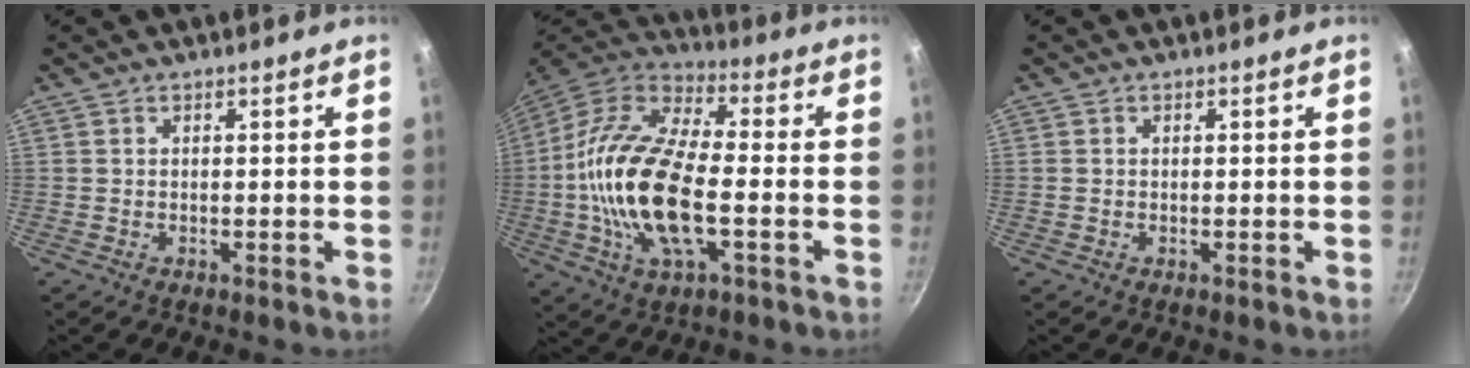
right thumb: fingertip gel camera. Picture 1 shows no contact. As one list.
[{"total": 21.5, "force": [-3.3, 9.6, 19.0], "torque": [-0.365, 0.029, -0.078]}, {"total": 0.0}]